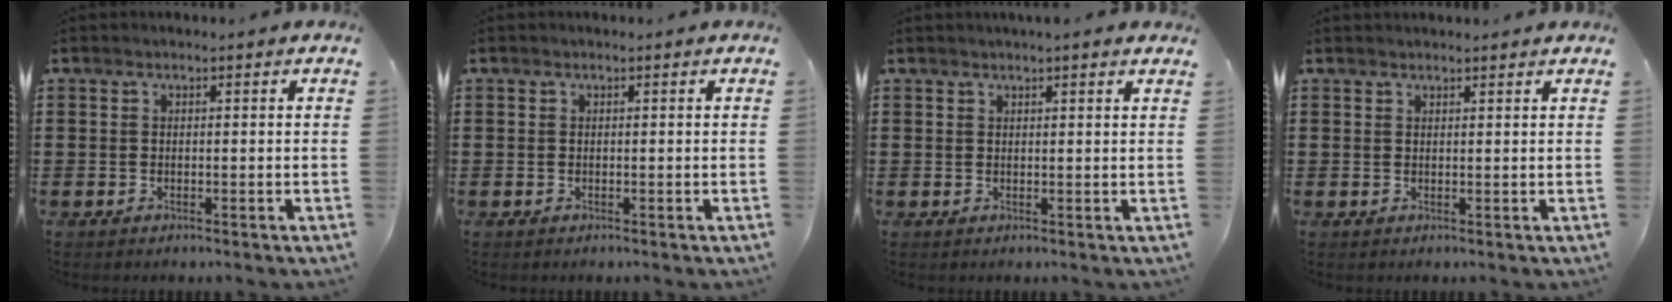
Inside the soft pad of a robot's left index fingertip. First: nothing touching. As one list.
[{"total": 0.0}, {"total": 1.5, "force": [1.3, -0.1, 0.7], "torque": [-0.015, 0.000, 0.025]}, {"total": 0.9, "force": [0.9, 0.1, 0.0], "torque": [-0.002, 0.000, 0.017]}]